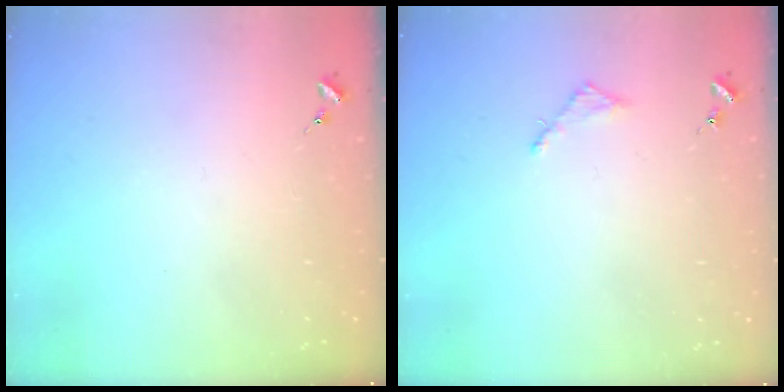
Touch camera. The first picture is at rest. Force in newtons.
{"total": 2.8, "press": 2.7, "slide": 0.3}